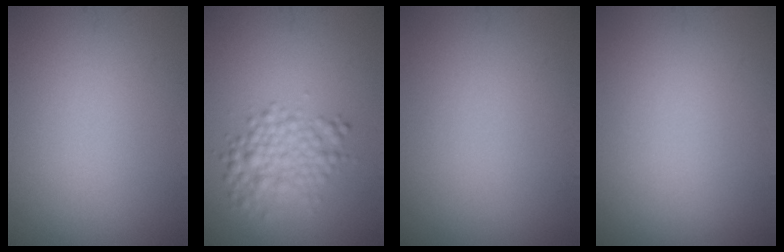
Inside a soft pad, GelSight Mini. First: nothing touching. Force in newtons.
{"total": 3.7, "press": 3.7, "slide": 0.1}
{"total": 0.0}
{"total": 0.0}